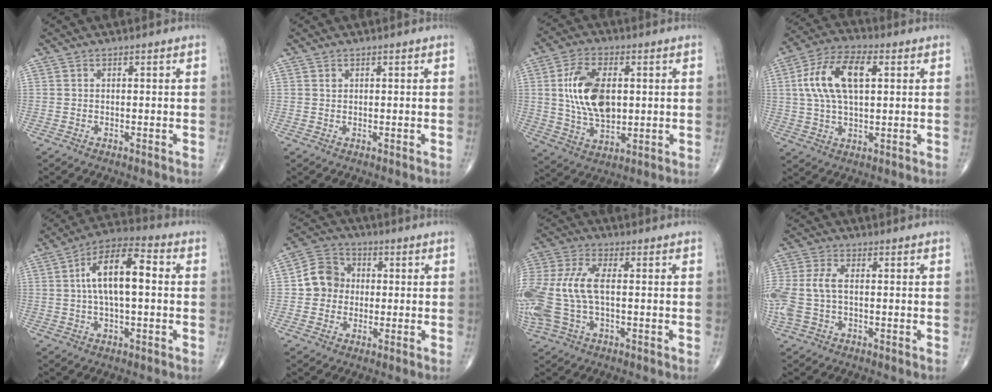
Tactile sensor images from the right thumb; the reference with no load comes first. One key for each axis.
{"total": 0.5, "fx": 0.3, "fy": 0.4, "fz": 0.2, "tx": 0.001, "ty": -0.001, "tz": 0.006}
{"total": 13.6, "fx": 1.8, "fy": 7.8, "fz": 11.1, "tx": -0.198, "ty": -0.005, "tz": 0.037}
{"total": 13.5, "fx": 3.0, "fy": 6.6, "fz": 11.3, "tx": -0.224, "ty": 0.018, "tz": 0.055}
{"total": 12.6, "fx": 1.3, "fy": 5.2, "fz": 11.4, "tx": -0.204, "ty": 0.031, "tz": 0.013}
{"total": 7.8, "fx": -0.1, "fy": 7.1, "fz": 3.2, "tx": -0.029, "ty": 0.020, "tz": -0.014}
{"total": 15.5, "fx": -0.6, "fy": 7.7, "fz": 13.5, "tx": -0.345, "ty": 0.016, "tz": -0.007}
{"total": 8.8, "fx": -0.5, "fy": 5.1, "fz": 7.2, "tx": -0.198, "ty": 0.016, "tz": -0.008}